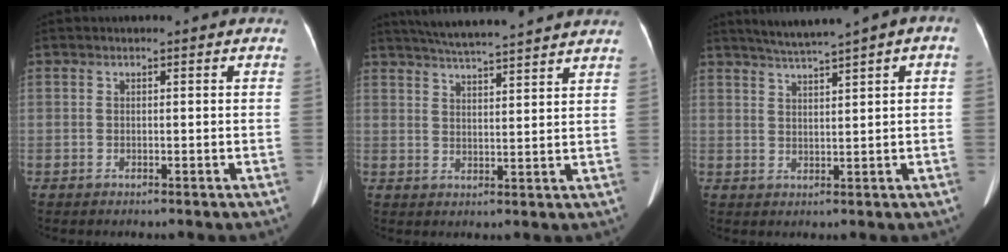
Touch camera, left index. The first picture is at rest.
{"total": 14.4, "force": [13.1, 0.0, 6.2], "torque": [-0.109, 0.024, 0.181]}
{"total": 6.0, "force": [3.9, -0.1, 4.6], "torque": [-0.074, 0.022, 0.065]}